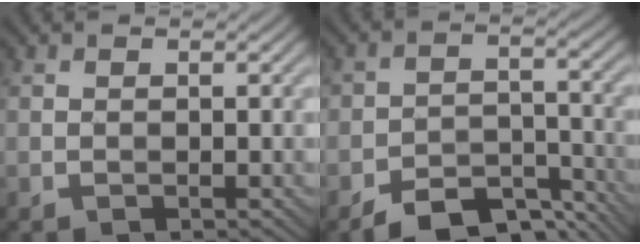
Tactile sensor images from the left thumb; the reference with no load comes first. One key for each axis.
{"total": 7.9, "fx": -5.8, "fy": 3.9, "fz": 3.7, "tx": -0.049, "ty": -0.009, "tz": -0.104}